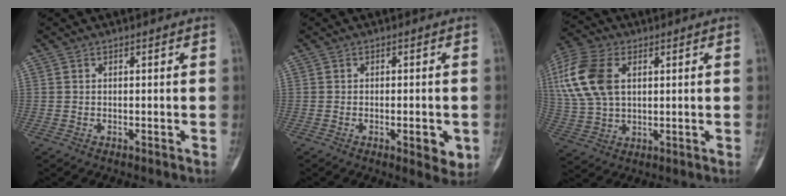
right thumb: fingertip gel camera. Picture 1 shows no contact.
{"total": 5.1, "force": [-1.4, 1.8, 4.5], "torque": [-0.049, -0.005, -0.015]}
{"total": 14.9, "force": [4.0, 9.4, 10.9], "torque": [-0.243, 0.005, 0.082]}